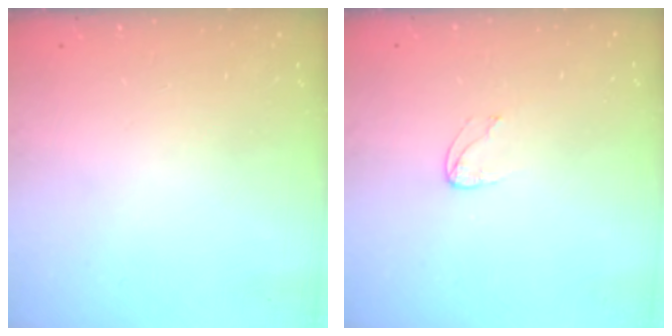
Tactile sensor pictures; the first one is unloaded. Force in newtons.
{"total": 3.5, "press": 3.5, "slide": 0.4}